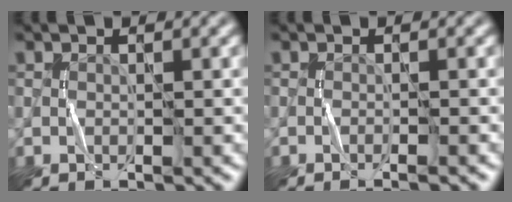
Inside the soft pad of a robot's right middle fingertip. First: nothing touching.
{"total": 1.7, "force": [-1.0, 0.4, 1.4], "torque": [-0.009, 0.001, -0.023]}